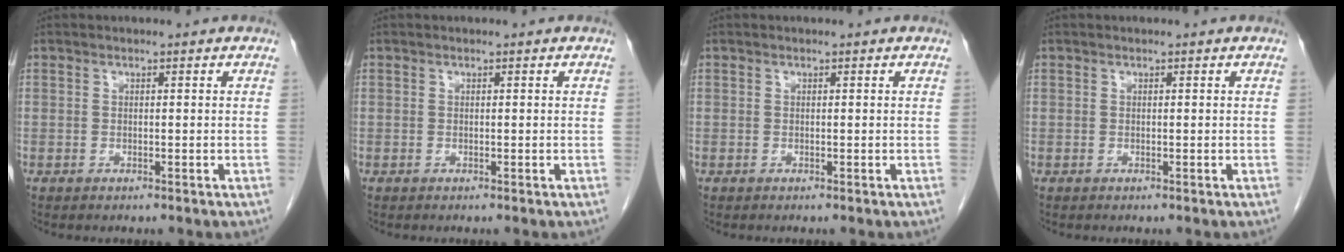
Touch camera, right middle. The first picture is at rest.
{"total": 0.0}
{"total": 0.0}
{"total": 0.0}